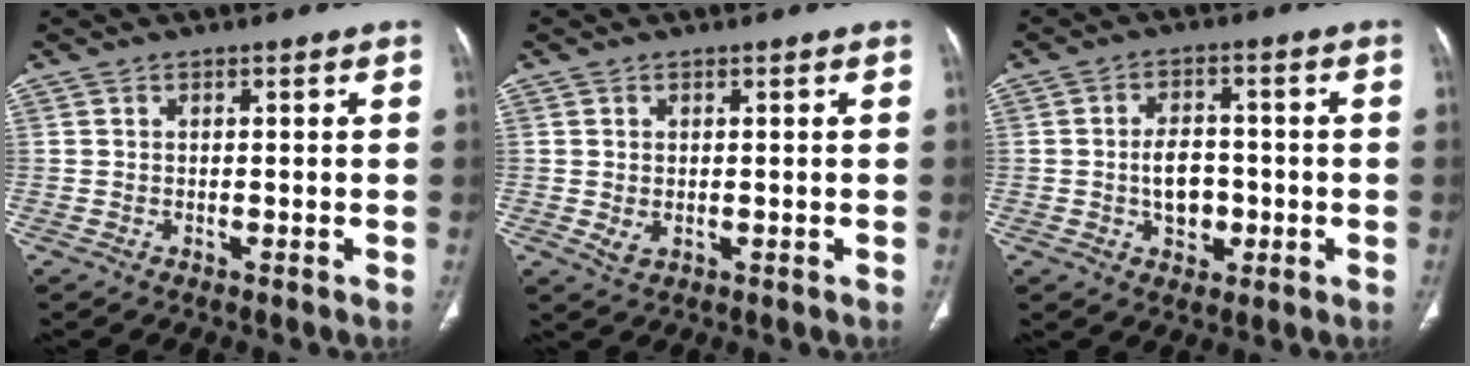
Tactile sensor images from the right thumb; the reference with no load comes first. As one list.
[{"total": 2.1, "force": [-0.1, 1.2, 1.6], "torque": [-0.035, -0.002, 0.005]}, {"total": 6.8, "force": [-1.1, 4.7, 4.8], "torque": [-0.056, 0.013, -0.017]}]